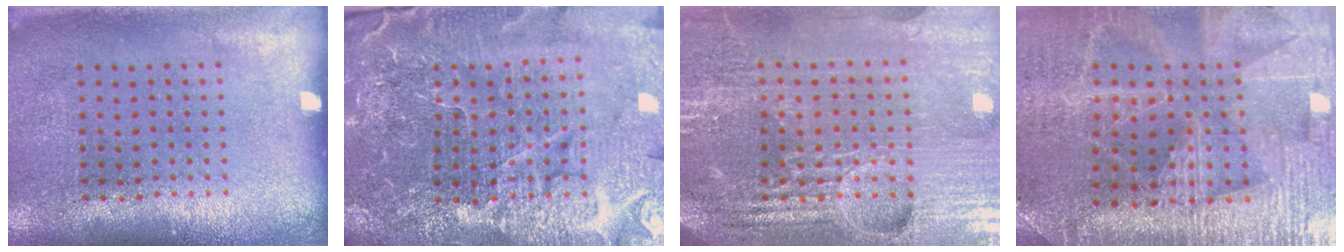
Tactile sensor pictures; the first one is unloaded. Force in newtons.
{"total": 6.2, "press": 5.5, "slide": 2.9}
{"total": 5.8, "press": 5.2, "slide": 2.6}
{"total": 3.2, "press": 3.2, "slide": 0.5}